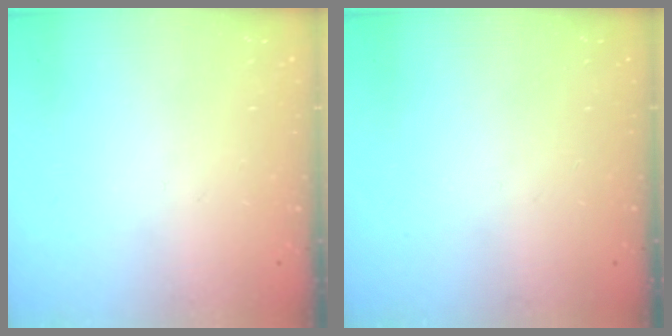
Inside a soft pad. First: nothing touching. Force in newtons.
{"total": 0.0}